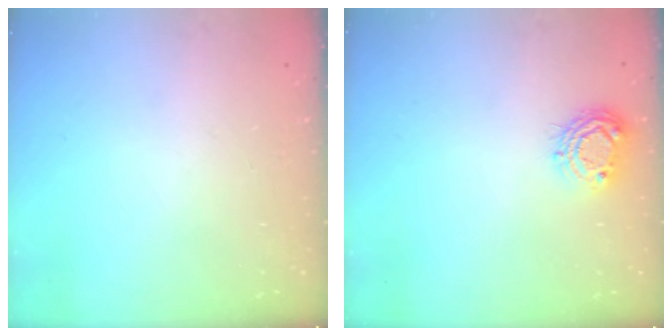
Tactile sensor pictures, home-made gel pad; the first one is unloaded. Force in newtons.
{"total": 7.6, "press": 7.6, "slide": 0.5}